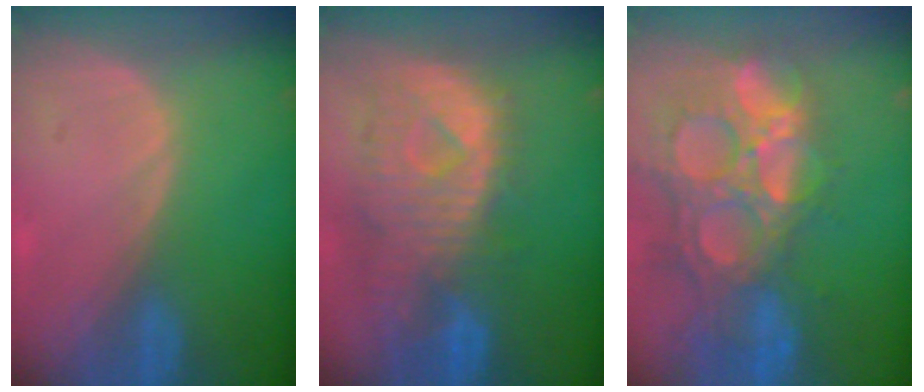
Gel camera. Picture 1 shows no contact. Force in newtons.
{"total": 11.2, "press": 9.7, "slide": 5.6}
{"total": 14.3, "press": 12.2, "slide": 7.6}